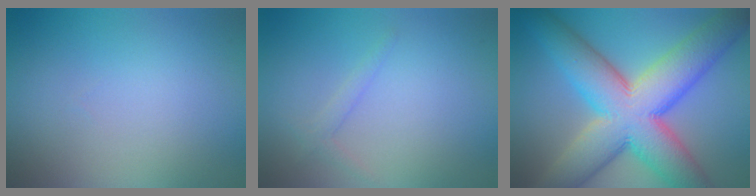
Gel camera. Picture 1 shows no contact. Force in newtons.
{"total": 1.1, "press": 1.1, "slide": 0.1}
{"total": 13.3, "press": 13.3, "slide": 0.6}